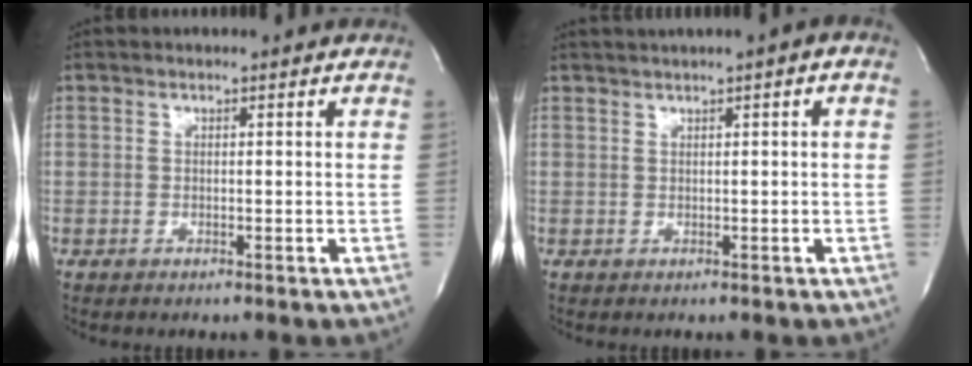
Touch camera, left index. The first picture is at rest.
{"total": 2.5, "force": [0.7, -0.1, 2.4], "torque": [-0.045, 0.007, 0.014]}